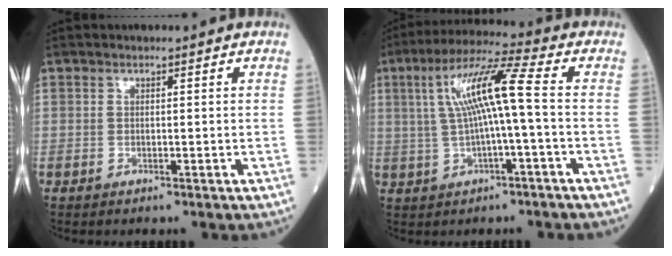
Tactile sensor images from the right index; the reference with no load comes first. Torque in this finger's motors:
{"motor_torque": [0.37, -0.01, 0.56, 0.21]}